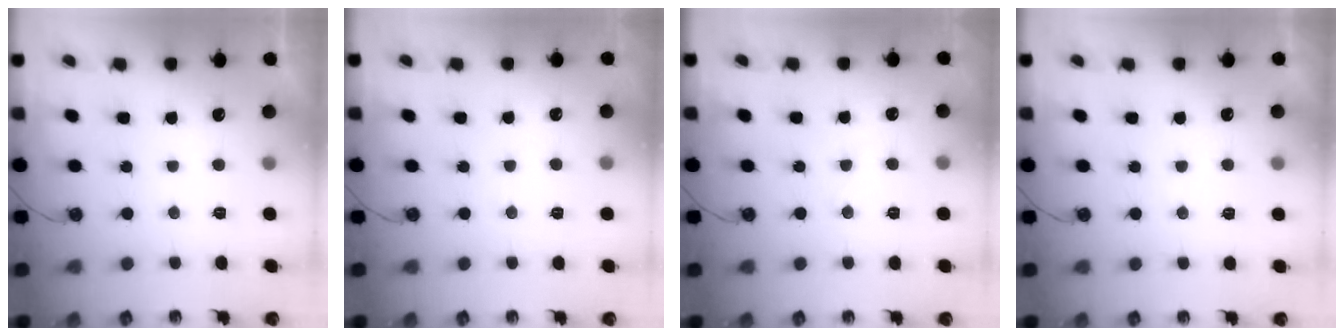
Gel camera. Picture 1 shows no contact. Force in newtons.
{"total": 1.9, "press": 1.9, "slide": 0.3}
{"total": 6.3, "press": 6.2, "slide": 0.8}
{"total": 3.9, "press": 3.8, "slide": 0.5}